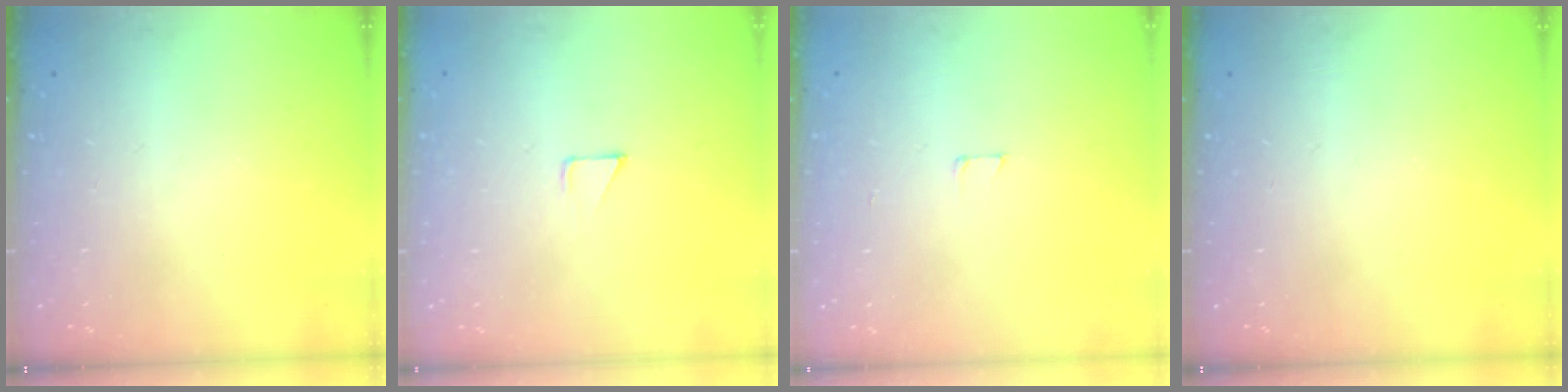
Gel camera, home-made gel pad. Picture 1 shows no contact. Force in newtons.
{"total": 2.8, "press": 2.8, "slide": 0.2}
{"total": 2.9, "press": 2.9, "slide": 0.2}
{"total": 0.0}